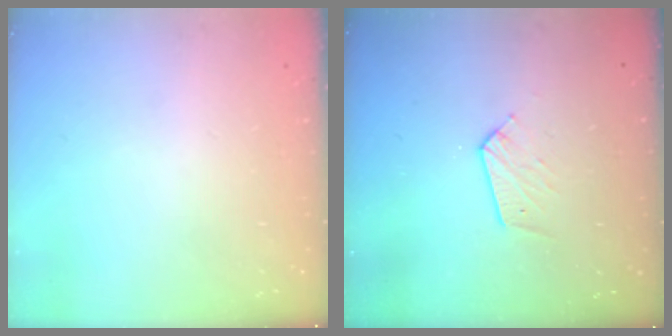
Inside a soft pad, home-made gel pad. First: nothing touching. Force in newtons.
{"total": 5.1, "press": 5.0, "slide": 0.5}